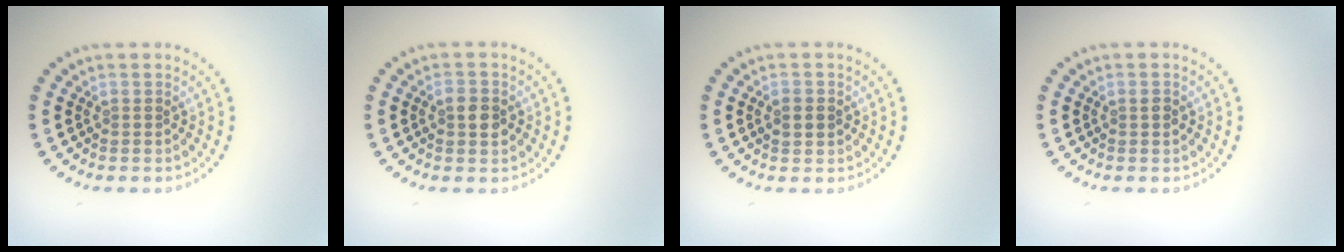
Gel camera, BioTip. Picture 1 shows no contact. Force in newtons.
{"total": 2.5, "press": 2.5, "slide": 0.1}
{"total": 1.6, "press": 1.6, "slide": 0.1}
{"total": 0.9, "press": 0.8, "slide": 0.1}